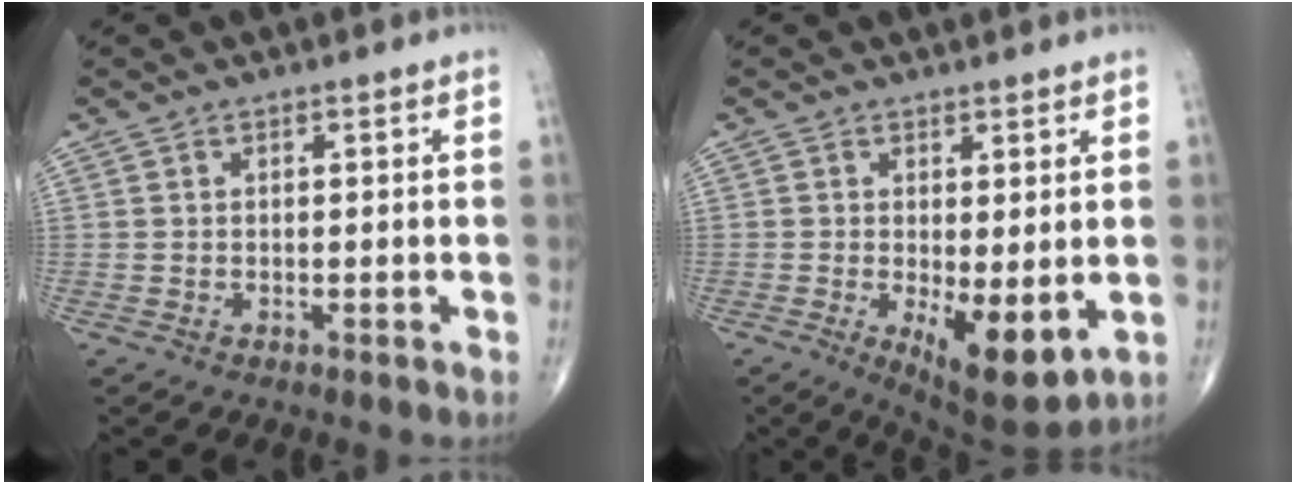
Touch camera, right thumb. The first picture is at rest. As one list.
[{"total": 9.3, "force": [-1.6, 3.5, 8.5], "torque": [-0.124, -0.026, -0.014]}]